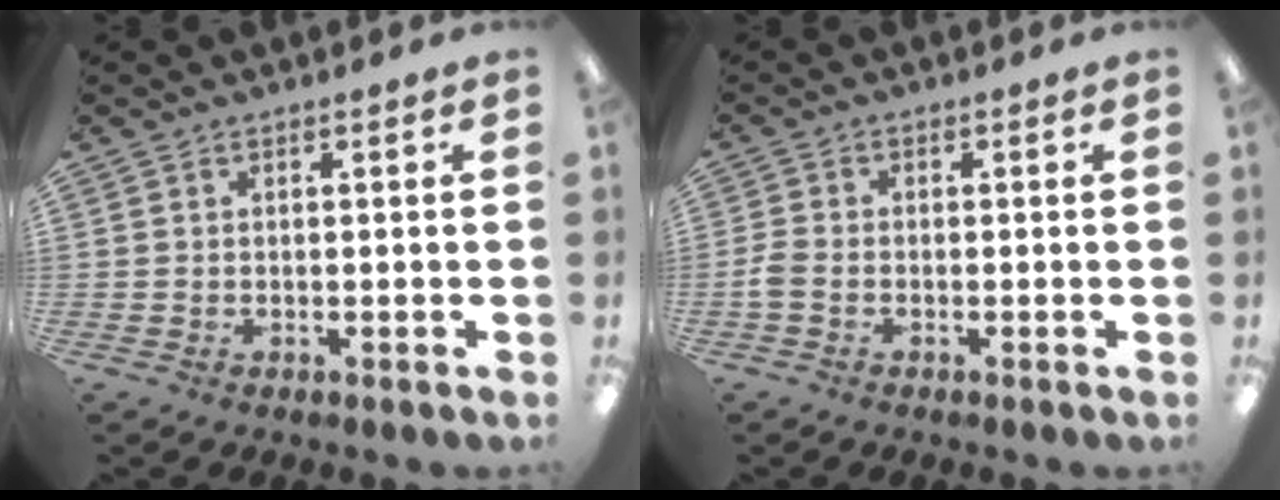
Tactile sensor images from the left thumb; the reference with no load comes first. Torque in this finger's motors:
{"motor_torque": [-0.03, 0.04, 0.00, -0.04, 0.00]}